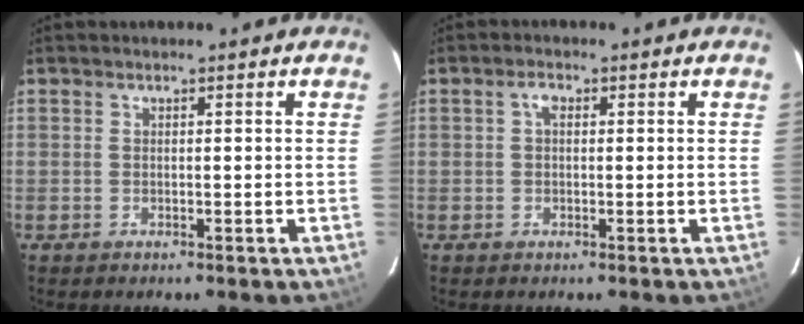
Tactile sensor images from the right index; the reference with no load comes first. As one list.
[{"total": 1.7, "force": [0.3, 1.0, 1.3], "torque": [-0.025, 0.008, 0.003]}]